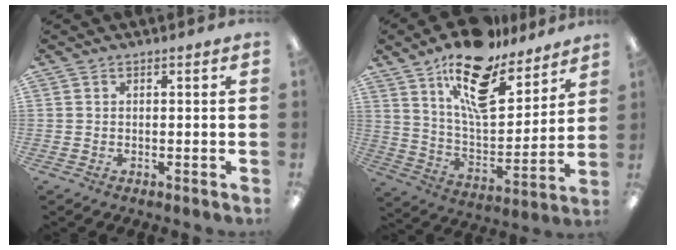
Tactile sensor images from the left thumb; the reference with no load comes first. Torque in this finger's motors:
{"motor_torque": [0.49, 0.59, 1.61, -1.16, 0.14]}